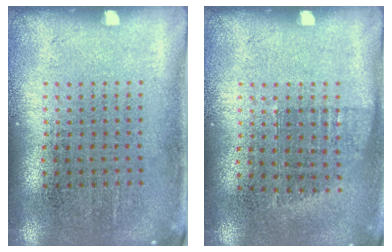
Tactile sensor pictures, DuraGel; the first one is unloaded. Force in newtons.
{"total": 0.8, "press": 0.7, "slide": 0.4}